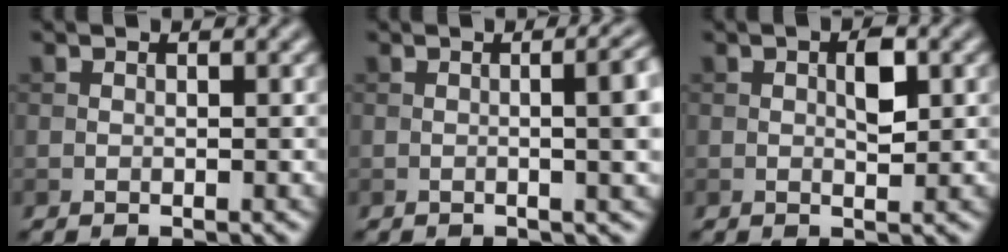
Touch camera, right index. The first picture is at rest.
{"total": 6.9, "force": [0.0, 2.8, 6.3], "torque": [-0.043, 0.013, -0.001]}
{"total": 2.3, "force": [0.5, 0.9, 2.1], "torque": [-0.035, 0.001, 0.007]}